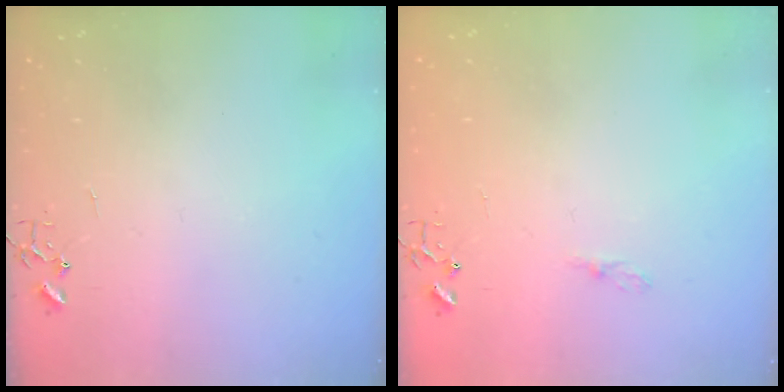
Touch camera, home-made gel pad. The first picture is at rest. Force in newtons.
{"total": 3.5, "press": 3.5, "slide": 0.5}